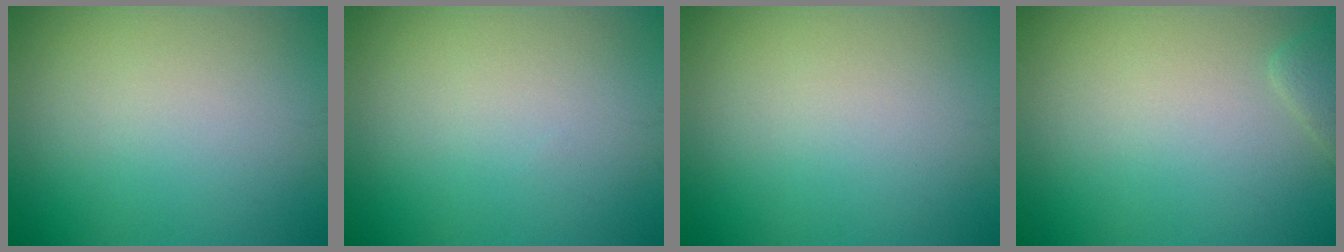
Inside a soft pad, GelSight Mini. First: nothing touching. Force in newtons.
{"total": 0.0}
{"total": 0.0}
{"total": 1.1, "press": 1.1, "slide": 0.1}